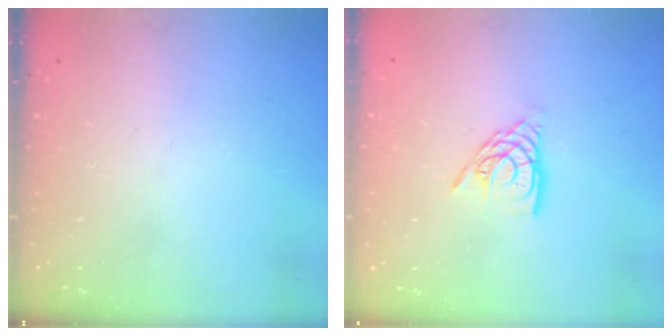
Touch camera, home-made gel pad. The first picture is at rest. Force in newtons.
{"total": 9.6, "press": 9.5, "slide": 0.9}